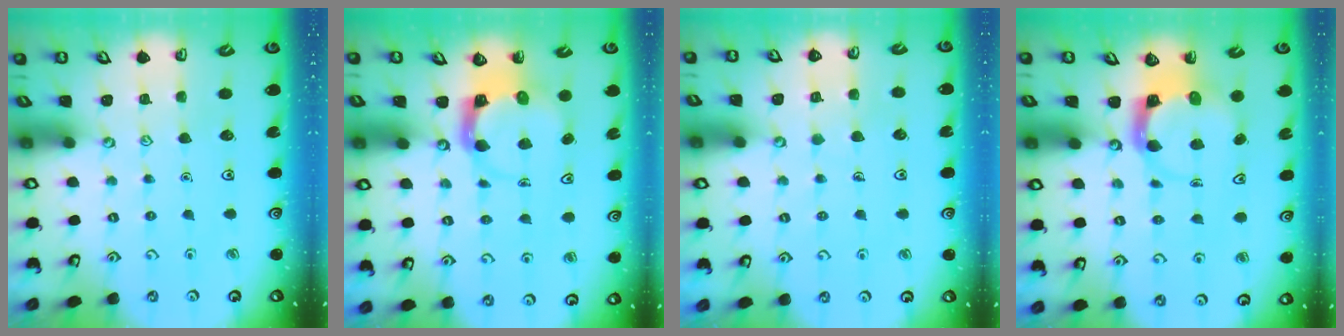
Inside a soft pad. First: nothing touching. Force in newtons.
{"total": 3.9, "press": 3.8, "slide": 0.5}
{"total": 3.7, "press": 3.7, "slide": 0.2}
{"total": 3.8, "press": 3.7, "slide": 0.5}